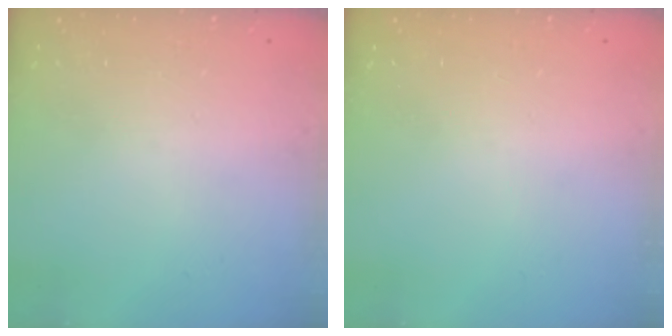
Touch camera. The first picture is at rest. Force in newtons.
{"total": 0.0}